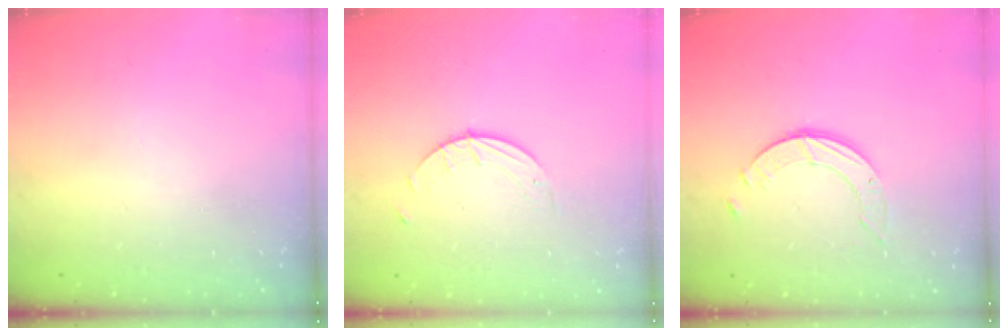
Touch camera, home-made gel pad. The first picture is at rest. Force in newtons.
{"total": 2.7, "press": 2.7, "slide": 0.3}
{"total": 3.6, "press": 3.6, "slide": 0.4}